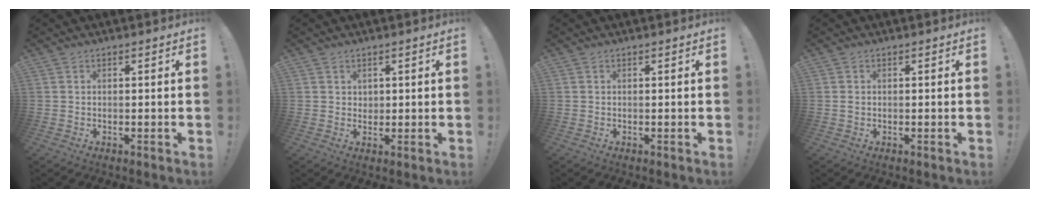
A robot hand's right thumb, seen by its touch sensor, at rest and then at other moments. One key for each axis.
{"total": 2.0, "fx": 1.1, "fy": 1.6, "fz": 0.4, "tx": 0.005, "ty": -0.006, "tz": 0.018}
{"total": 0.0}
{"total": 0.7, "fx": 0.0, "fy": 0.5, "fz": 0.4, "tx": -0.011, "ty": 0.004, "tz": 0.000}